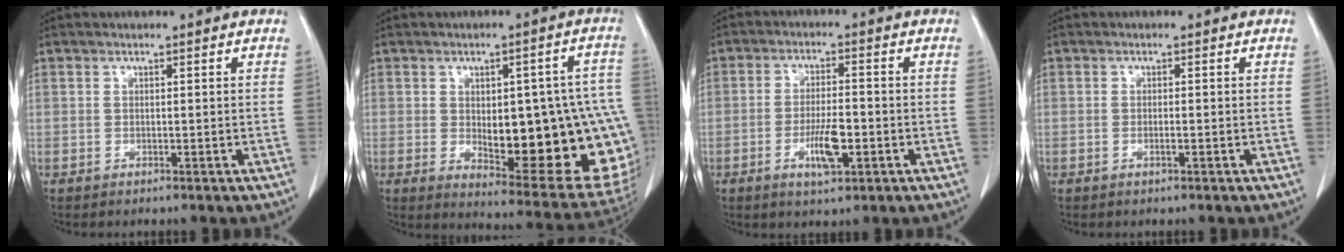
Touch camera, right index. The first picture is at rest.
{"total": 22.9, "force": [-2.9, 7.1, 21.5], "torque": [-0.196, 0.016, -0.007]}
{"total": 6.1, "force": [-2.1, 1.5, 5.5], "torque": [-0.101, -0.004, -0.034]}
{"total": 0.7, "force": [-0.3, 0.0, 0.7], "torque": [-0.015, 0.000, -0.004]}